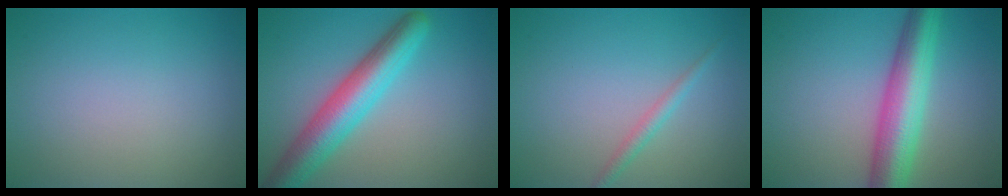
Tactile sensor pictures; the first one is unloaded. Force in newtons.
{"total": 6.6, "press": 6.6, "slide": 0.2}
{"total": 1.4, "press": 1.4, "slide": 0.0}
{"total": 7.3, "press": 7.3, "slide": 0.1}